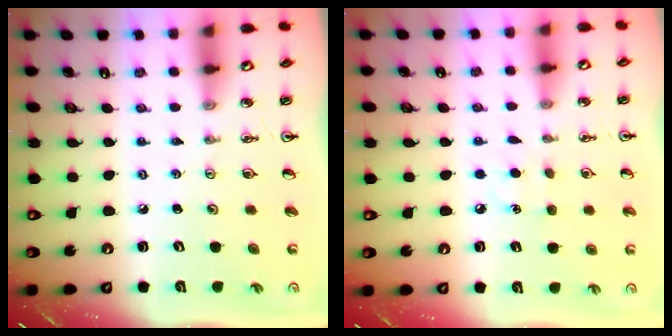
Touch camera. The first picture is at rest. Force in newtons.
{"total": 4.8, "press": 4.8, "slide": 0.5}